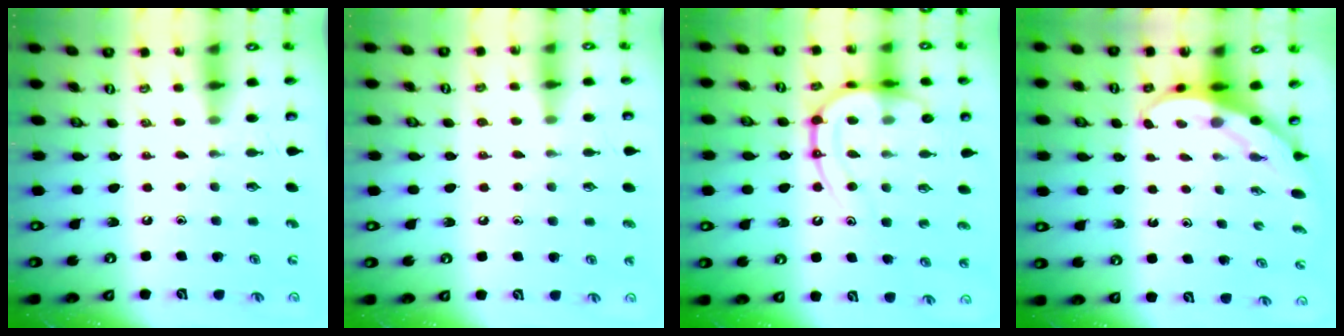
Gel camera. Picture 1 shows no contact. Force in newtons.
{"total": 4.3, "press": 4.2, "slide": 0.5}
{"total": 15.9, "press": 15.9, "slide": 1.1}
{"total": 4.0, "press": 3.9, "slide": 0.4}